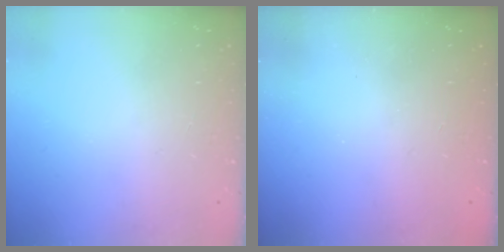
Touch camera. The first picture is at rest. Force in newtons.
{"total": 2.4, "press": 2.3, "slide": 0.8}